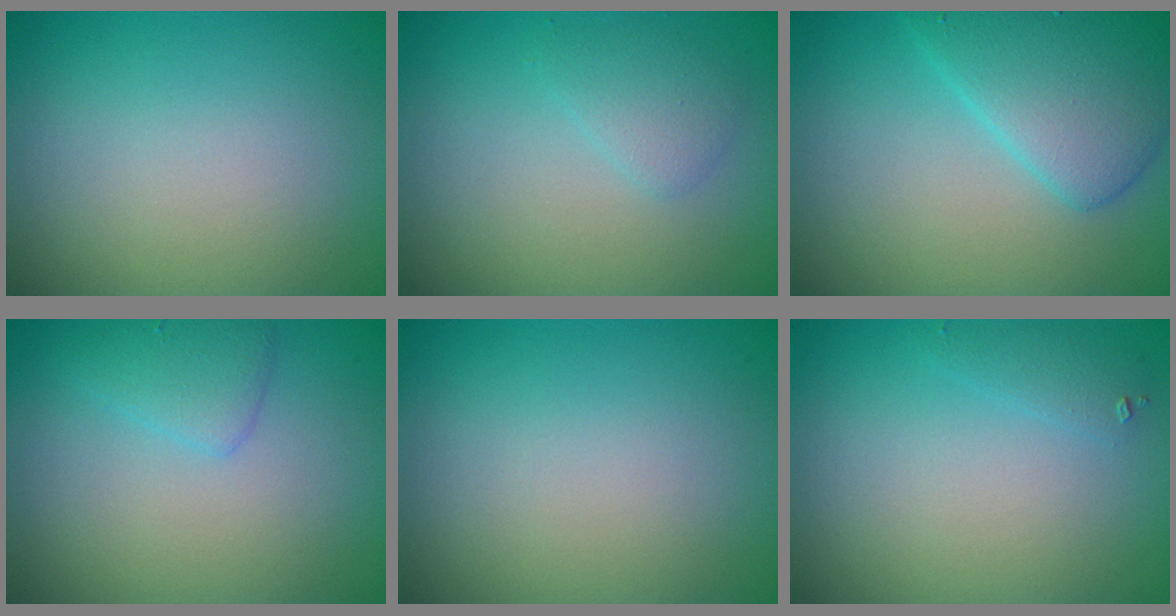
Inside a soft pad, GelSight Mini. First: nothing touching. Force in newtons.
{"total": 1.6, "press": 1.6, "slide": 0.0}
{"total": 5.1, "press": 5.1, "slide": 0.2}
{"total": 1.8, "press": 1.8, "slide": 0.2}
{"total": 0.0}
{"total": 1.1, "press": 1.1, "slide": 0.1}